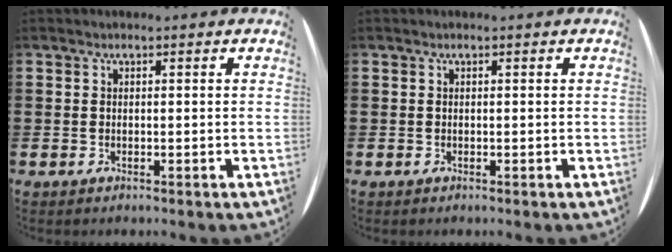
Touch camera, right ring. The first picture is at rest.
{"total": 0.0}